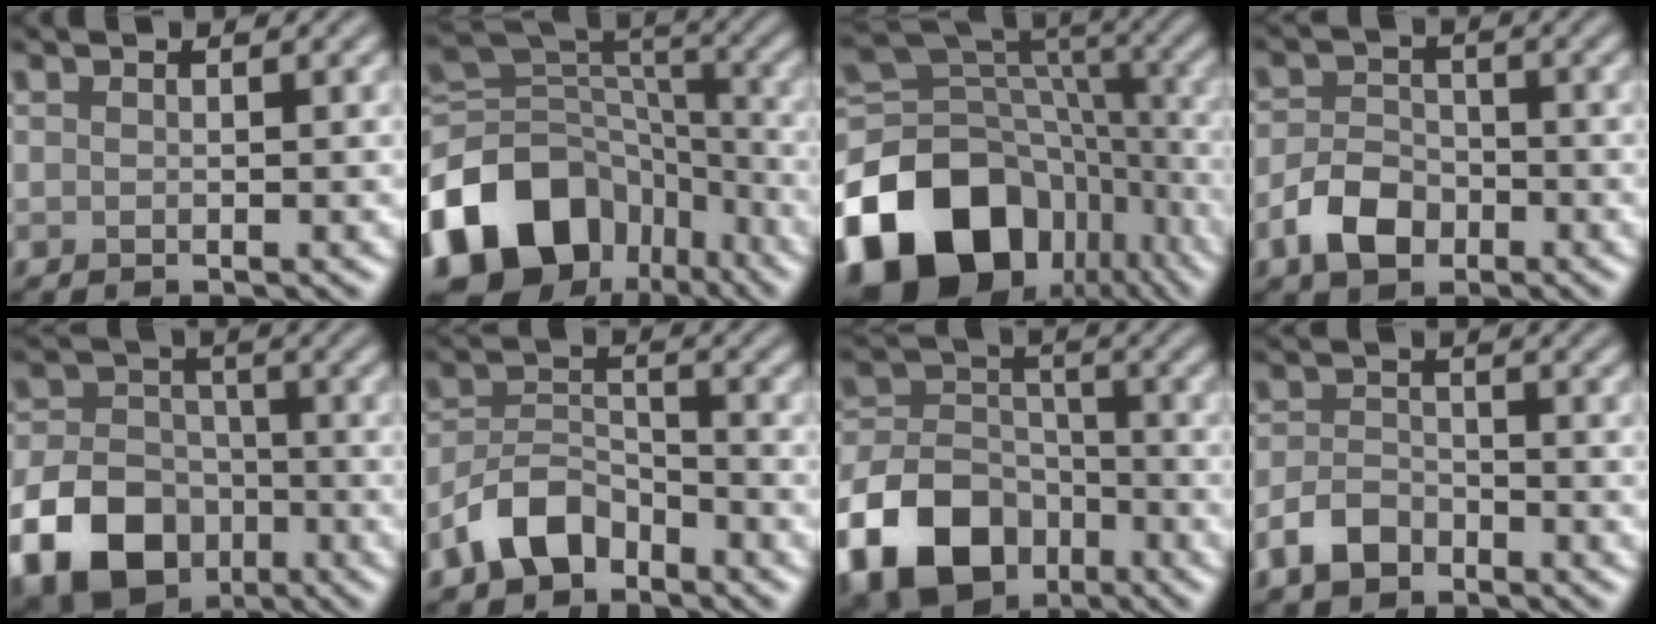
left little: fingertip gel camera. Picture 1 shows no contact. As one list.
[{"total": 13.7, "force": [-6.9, 10.0, 6.4], "torque": [-0.143, 0.008, -0.119]}, {"total": 18.6, "force": [-8.7, 13.2, 9.8], "torque": [-0.209, -0.006, -0.140]}, {"total": 4.0, "force": [-2.1, 2.7, 2.2], "torque": [-0.041, 0.004, -0.045]}, {"total": 11.2, "force": [-5.4, 8.3, 5.3], "torque": [-0.106, -0.032, -0.111]}, {"total": 4.8, "force": [-3.3, 2.7, 2.3], "torque": [-0.038, 0.005, -0.073]}, {"total": 10.1, "force": [-5.3, 6.9, 5.1], "torque": [-0.097, -0.006, -0.113]}, {"total": 3.0, "force": [-2.1, 1.7, 1.2], "torque": [-0.023, 0.004, -0.050]}]